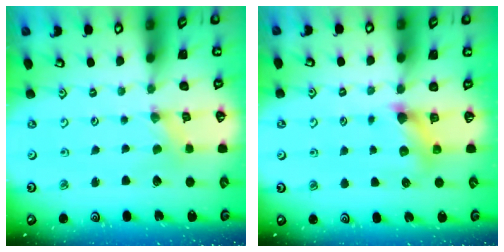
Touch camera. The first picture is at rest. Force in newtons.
{"total": 7.1, "press": 7.0, "slide": 0.7}